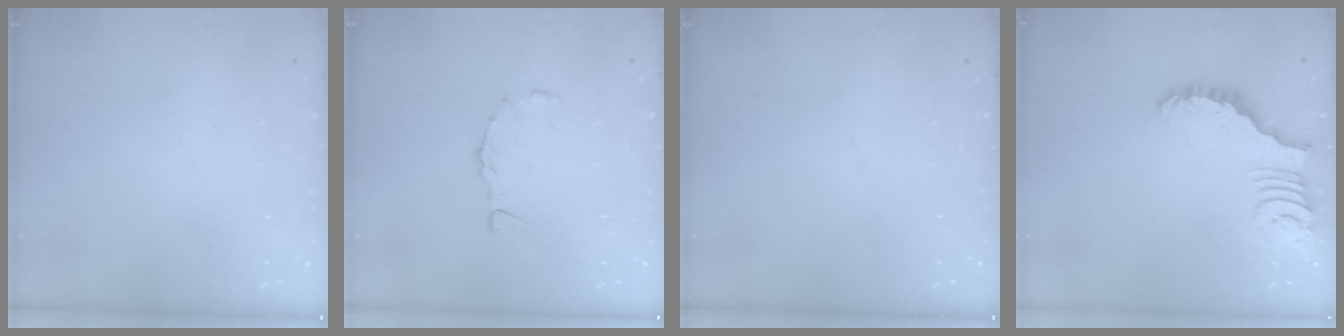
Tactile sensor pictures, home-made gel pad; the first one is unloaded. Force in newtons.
{"total": 6.4, "press": 6.4, "slide": 0.7}
{"total": 0.0}
{"total": 2.6, "press": 2.5, "slide": 0.5}